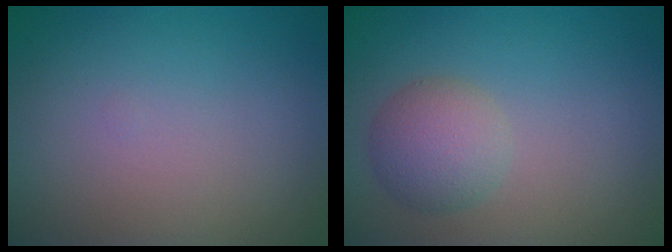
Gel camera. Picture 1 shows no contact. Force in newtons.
{"total": 3.4, "press": 3.4, "slide": 0.0}